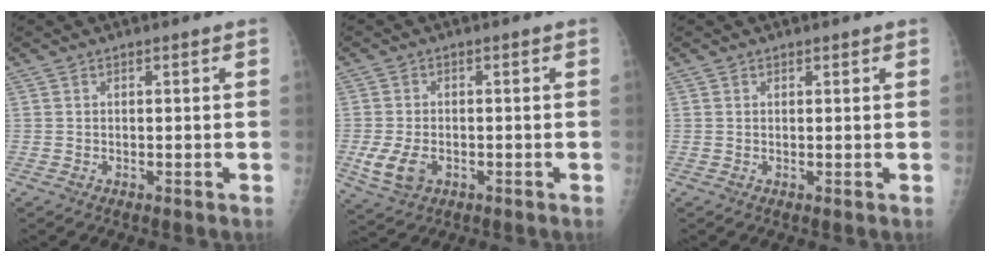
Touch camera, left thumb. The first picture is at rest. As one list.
[{"total": 6.0, "force": [-1.7, 4.1, 4.1], "torque": [-0.084, -0.002, -0.024]}, {"total": 0.5, "force": [0.4, 0.3, 0.1], "torque": [-0.001, -0.003, 0.004]}]